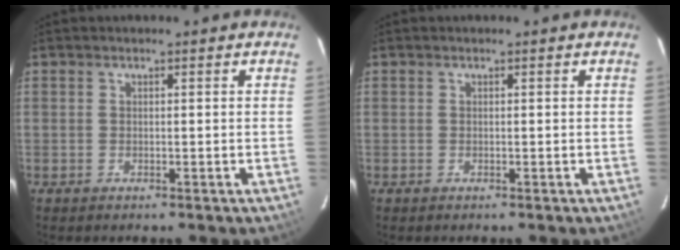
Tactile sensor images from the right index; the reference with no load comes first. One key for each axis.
{"total": 0.0}